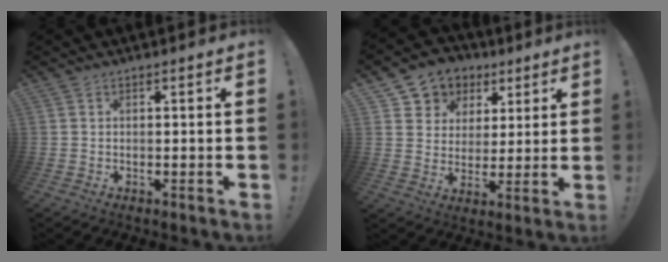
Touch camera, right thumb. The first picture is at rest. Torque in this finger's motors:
{"motor_torque": [-0.25, 0.51, 0.03, 0.08, 0.17]}